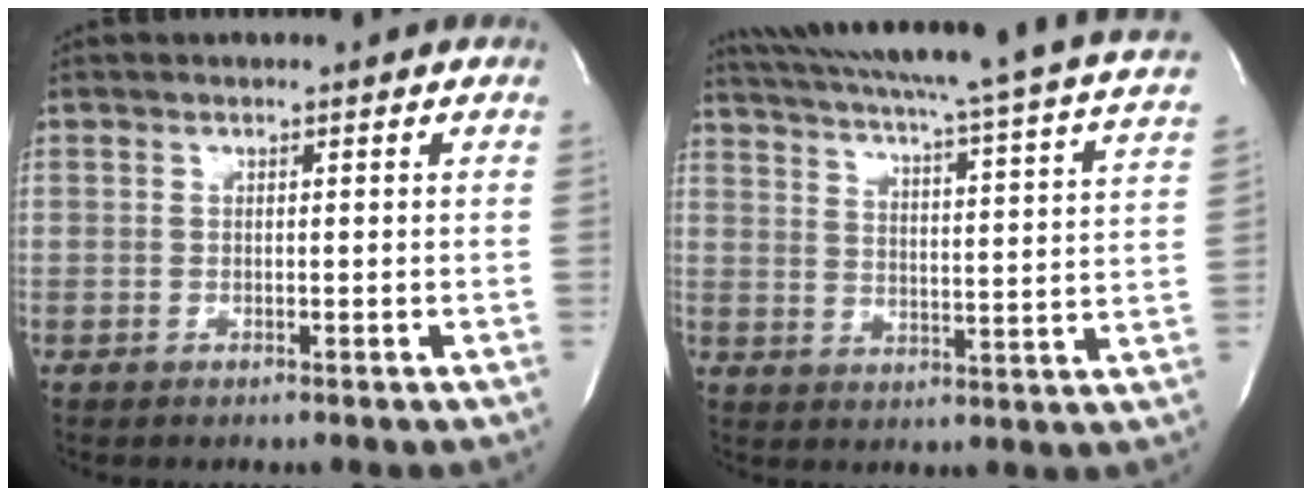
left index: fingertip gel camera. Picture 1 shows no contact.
{"total": 27.3, "force": [23.7, 0.1, 13.6], "torque": [-0.220, -0.051, 0.298]}